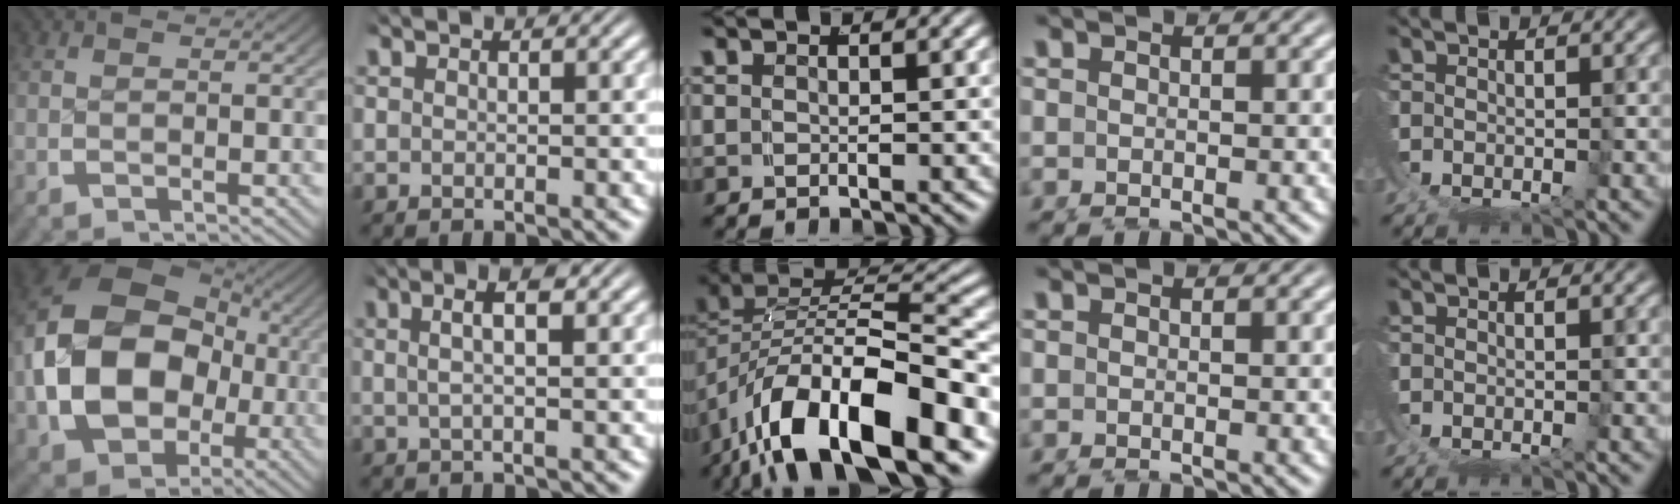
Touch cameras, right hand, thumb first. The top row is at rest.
{"thumb": {"total": 16.8, "force": [-0.4, 12.5, 11.2], "torque": [-0.247, -0.064, 0.016]}, "index": {"total": 3.6, "force": [1.4, 0.7, 3.2], "torque": [-0.049, 0.015, 0.019]}, "middle": {"total": 12.3, "force": [-4.8, 6.3, 9.4], "torque": [-0.172, -0.028, -0.057]}}